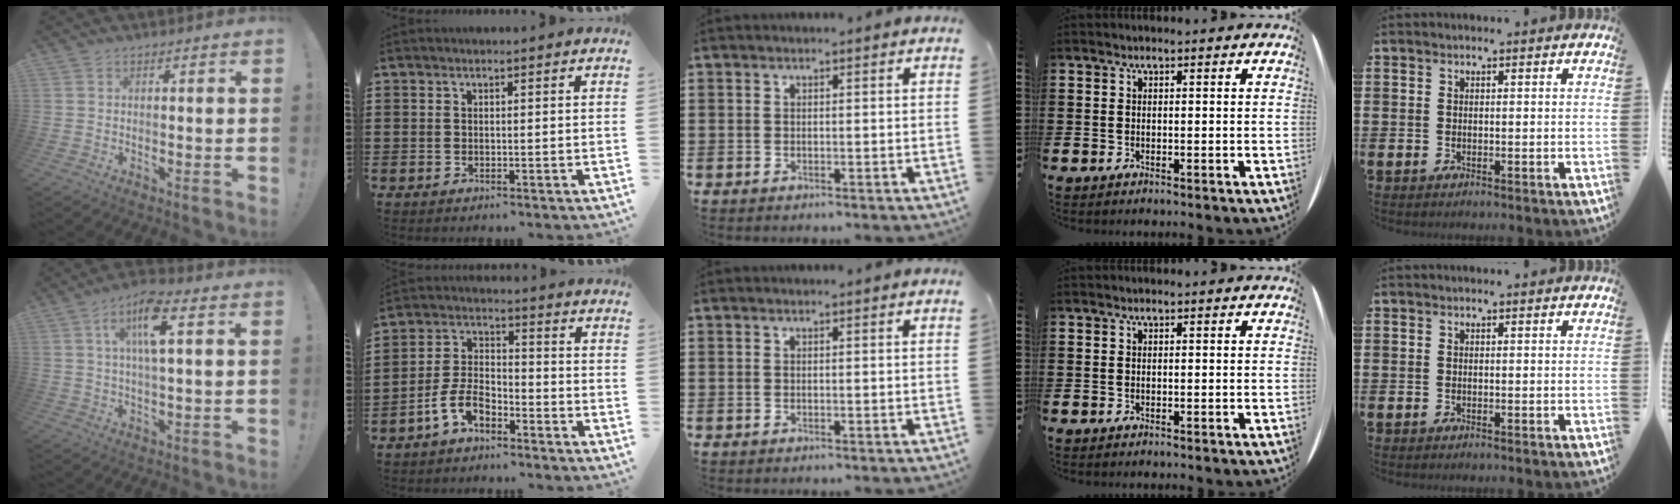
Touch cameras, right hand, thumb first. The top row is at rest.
{"thumb": {"total": 11.3, "force": [3.7, 3.2, 10.2], "torque": [-0.164, 0.002, 0.060]}, "index": {"total": 6.4, "force": [-4.1, 3.0, 3.9], "torque": [-0.096, 0.009, -0.085]}}